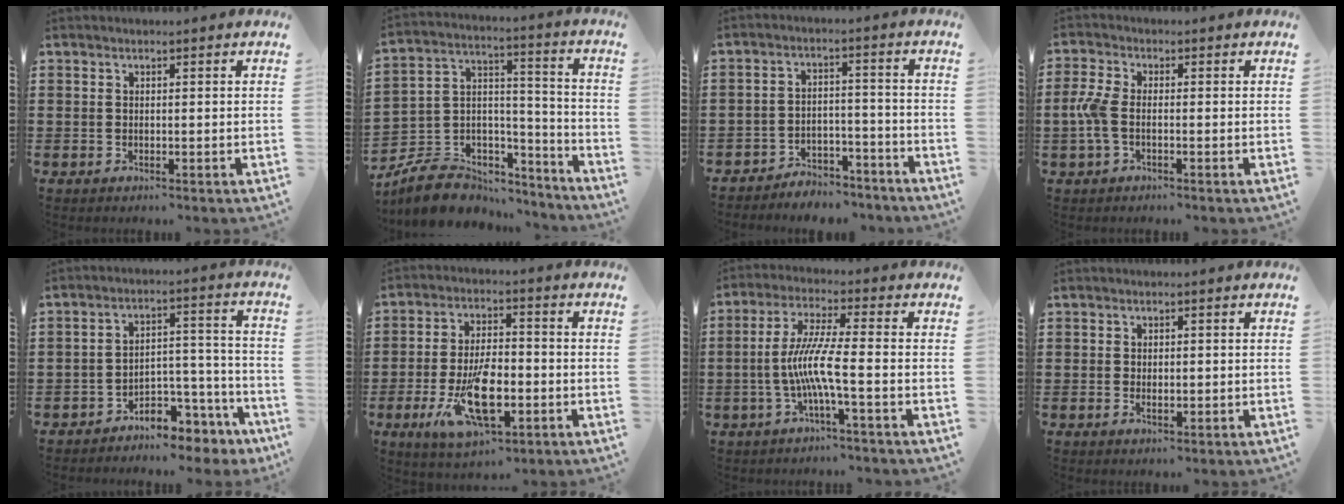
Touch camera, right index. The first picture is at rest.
{"total": 8.2, "force": [-6.4, 4.9, 1.5], "torque": [-0.043, 0.014, -0.116]}
{"total": 4.4, "force": [-4.3, 1.0, 0.1], "torque": [-0.007, 0.010, -0.090]}
{"total": 4.3, "force": [-1.0, 2.0, 3.7], "torque": [-0.102, -0.008, -0.028]}
{"total": 5.7, "force": [-5.0, 2.1, 1.5], "torque": [-0.027, 0.014, -0.096]}
{"total": 11.8, "force": [-3.8, 5.0, 10.0], "torque": [-0.193, -0.012, -0.063]}
{"total": 7.9, "force": [-2.2, 0.2, 7.6], "torque": [-0.166, -0.015, -0.051]}
{"total": 1.3, "force": [-0.2, 0.6, 1.1], "torque": [-0.022, 0.001, -0.004]}